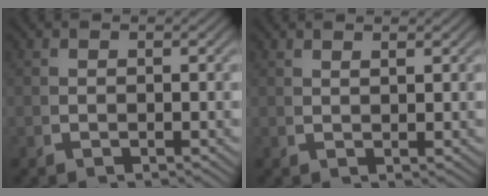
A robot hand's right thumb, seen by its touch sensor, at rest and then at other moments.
{"total": 1.2, "force": [1.0, -0.3, 0.4], "torque": [-0.005, 0.002, 0.023]}